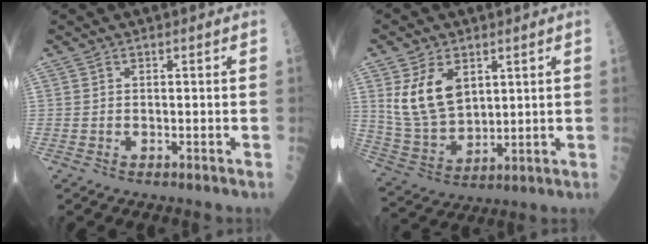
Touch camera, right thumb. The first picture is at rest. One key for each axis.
{"total": 11.5, "fx": 4.1, "fy": 7.1, "fz": 8.0, "tx": -0.136, "ty": -0.017, "tz": 0.096}